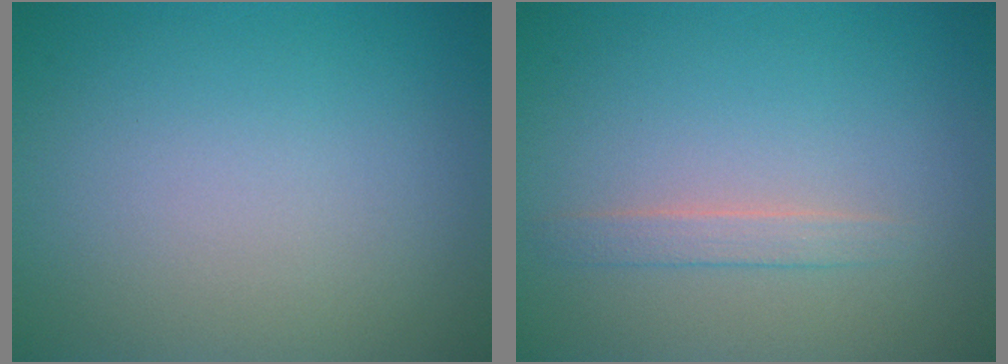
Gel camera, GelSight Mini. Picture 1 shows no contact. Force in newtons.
{"total": 1.3, "press": 1.3, "slide": 0.1}